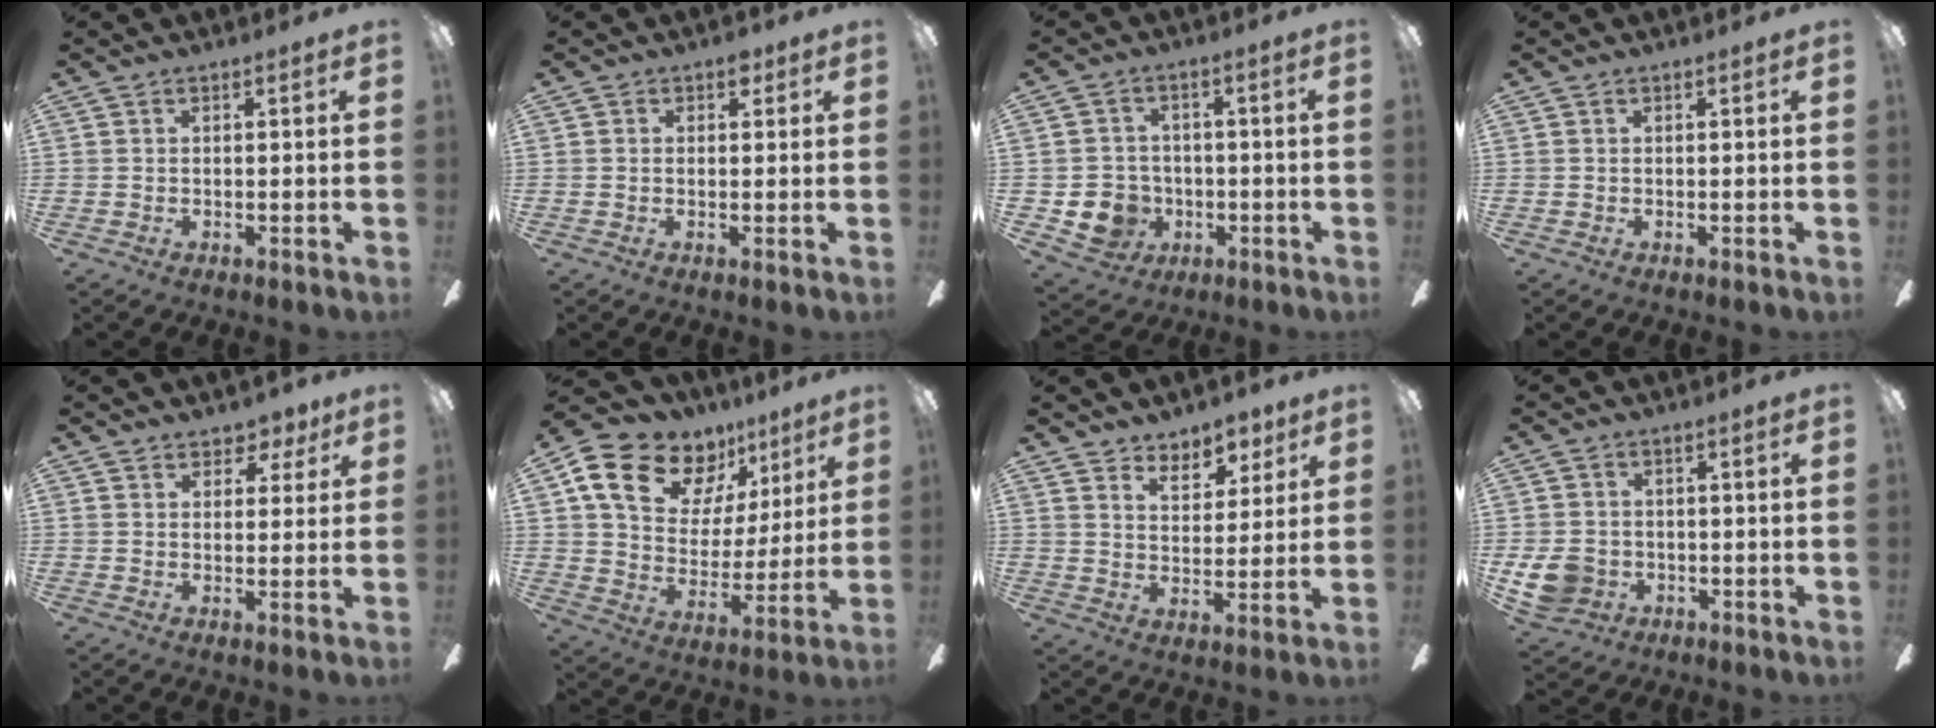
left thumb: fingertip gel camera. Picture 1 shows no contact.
{"total": 2.3, "force": [0.9, 1.7, 1.3], "torque": [-0.009, 0.002, 0.013]}
{"total": 7.4, "force": [-2.0, 6.9, 1.9], "torque": [-0.059, 0.013, -0.033]}
{"total": 0.0}
{"total": 4.4, "force": [2.9, 3.0, 1.3], "torque": [-0.007, -0.010, 0.047]}
{"total": 18.3, "force": [11.5, 11.8, 8.0], "torque": [-0.142, -0.052, 0.215]}
{"total": 6.5, "force": [5.1, 3.9, 1.1], "torque": [-0.006, -0.034, 0.089]}
{"total": 7.5, "force": [-1.5, 6.6, 3.3], "torque": [-0.076, 0.011, -0.029]}